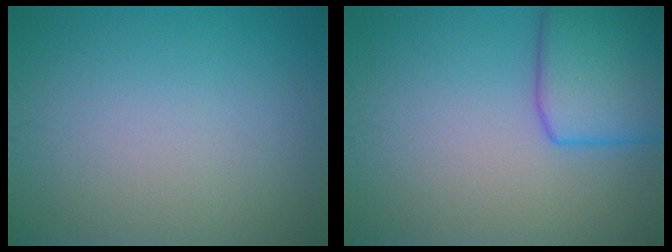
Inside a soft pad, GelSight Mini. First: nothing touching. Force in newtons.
{"total": 6.4, "press": 6.4, "slide": 0.3}